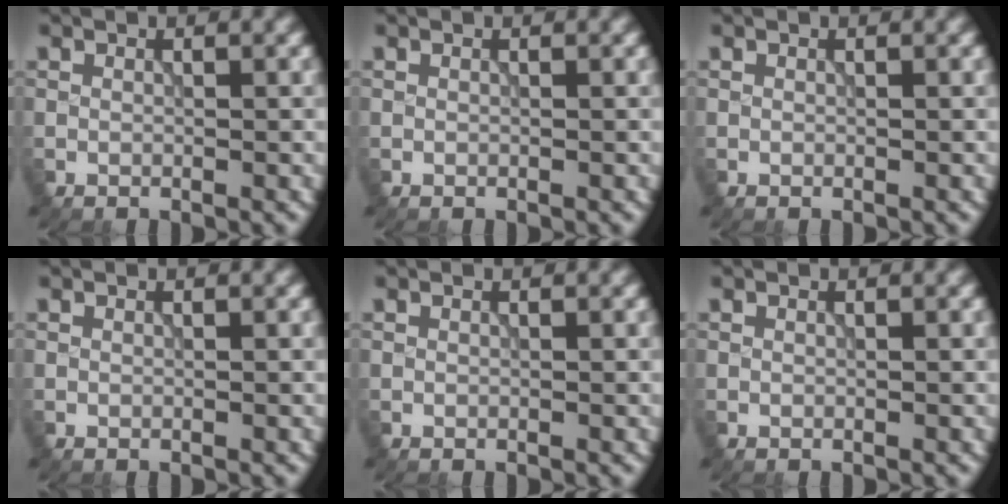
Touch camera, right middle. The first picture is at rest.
{"total": 0.0}
{"total": 0.0}
{"total": 0.0}
{"total": 0.0}
{"total": 0.0}